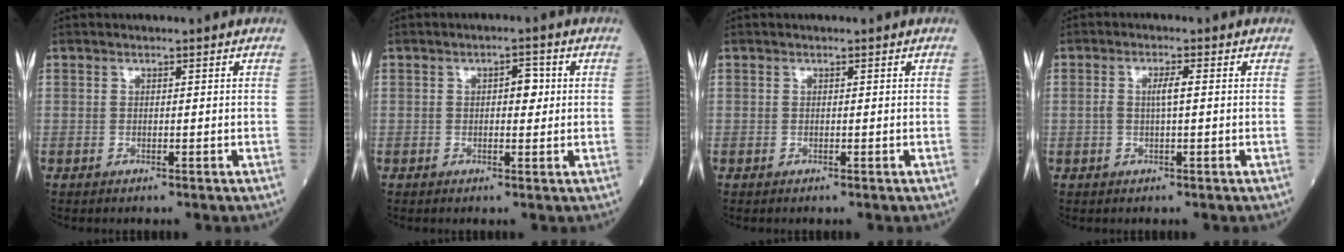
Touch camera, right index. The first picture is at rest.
{"total": 3.0, "force": [0.5, 1.4, 2.6], "torque": [-0.037, 0.012, 0.006]}
{"total": 0.0}
{"total": 2.5, "force": [0.2, 0.3, 2.5], "torque": [-0.051, 0.003, 0.003]}